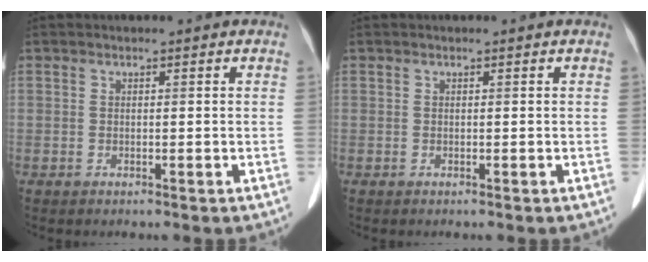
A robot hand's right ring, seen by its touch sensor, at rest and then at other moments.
{"total": 0.0}